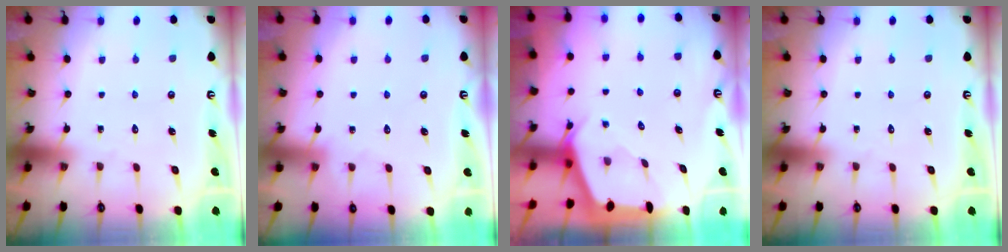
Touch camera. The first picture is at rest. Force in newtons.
{"total": 1.9, "press": 1.9, "slide": 0.4}
{"total": 2.4, "press": 2.4, "slide": 0.3}
{"total": 0.0}